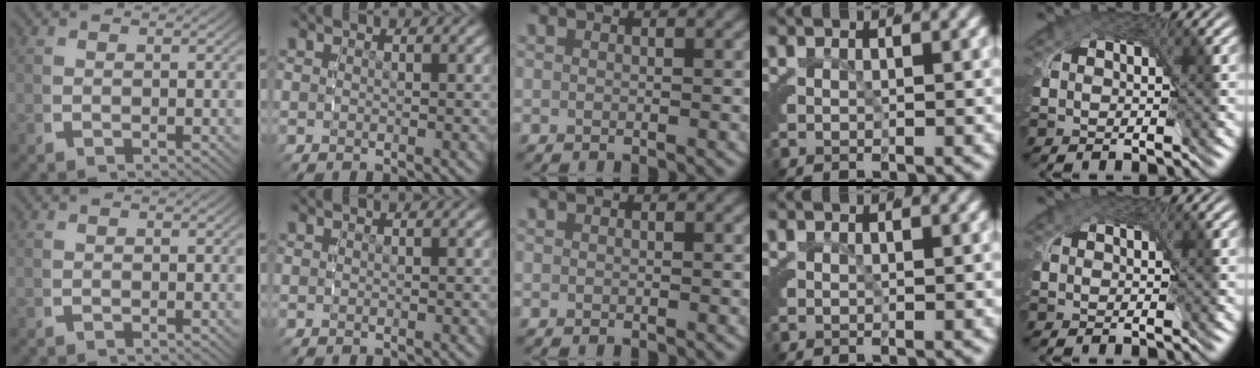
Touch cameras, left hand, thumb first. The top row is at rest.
{}